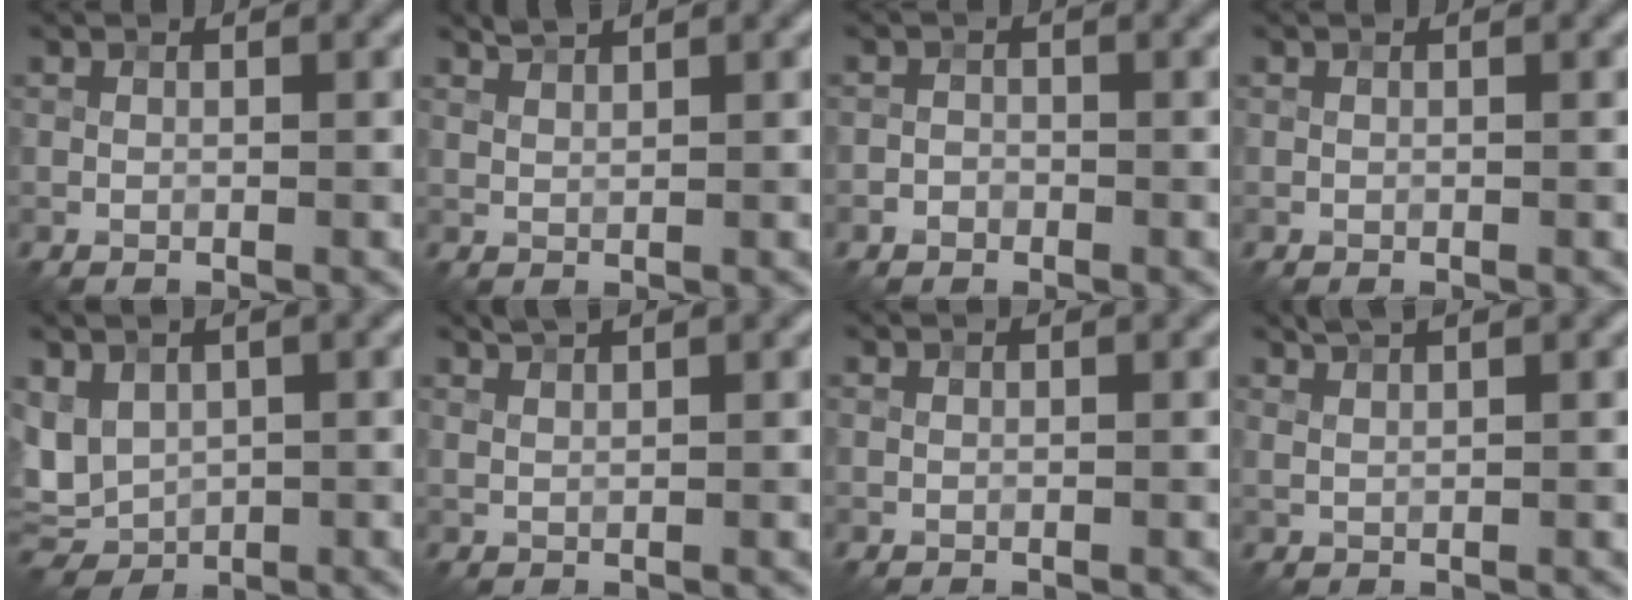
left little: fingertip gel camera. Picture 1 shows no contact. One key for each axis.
{"total": 1.2, "fx": 1.1, "fy": -0.1, "fz": 0.5, "tx": -0.014, "ty": 0.002, "tz": 0.023}
{"total": 0.9, "fx": -0.6, "fy": 0.7, "fz": 0.1, "tx": 0.007, "ty": 0.003, "tz": -0.014}
{"total": 0.0}
{"total": 4.6, "fx": 0.6, "fy": 3.6, "fz": 2.9, "tx": -0.073, "ty": -0.001, "tz": 0.011}
{"total": 1.5, "fx": 1.2, "fy": 0.1, "fz": 0.8, "tx": -0.018, "ty": 0.000, "tz": 0.021}
{"total": 0.0}
{"total": 1.8, "fx": 1.4, "fy": 0.2, "fz": 1.2, "tx": -0.024, "ty": 0.000, "tz": 0.025}